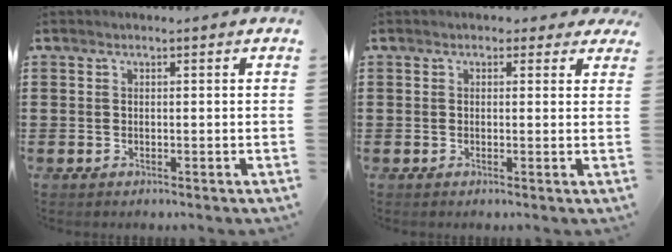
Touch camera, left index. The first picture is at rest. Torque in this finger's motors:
{"motor_torque": [0.94, -0.91, -0.03, 0.01]}